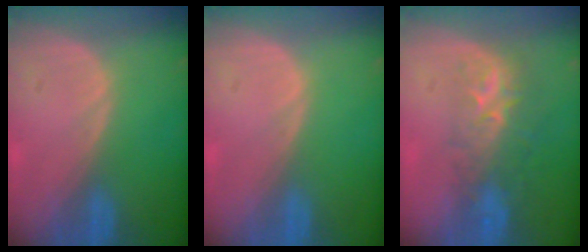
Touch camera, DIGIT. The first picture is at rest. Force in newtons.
{"total": 0.0}
{"total": 8.7, "press": 7.2, "slide": 5.0}